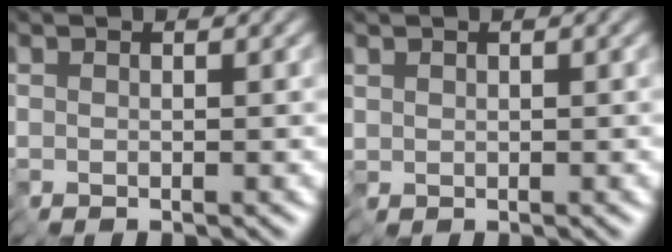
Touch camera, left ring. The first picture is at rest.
{"total": 0.6, "force": [0.3, 0.5, -0.2], "torque": [0.004, 0.003, 0.008]}